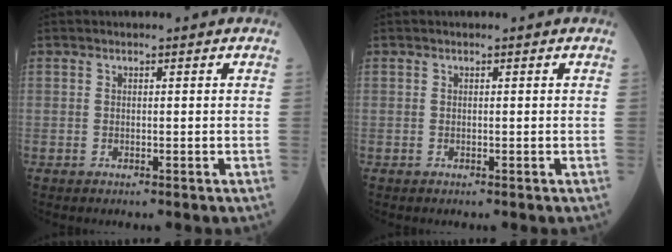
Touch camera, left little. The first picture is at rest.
{"total": 0.0}